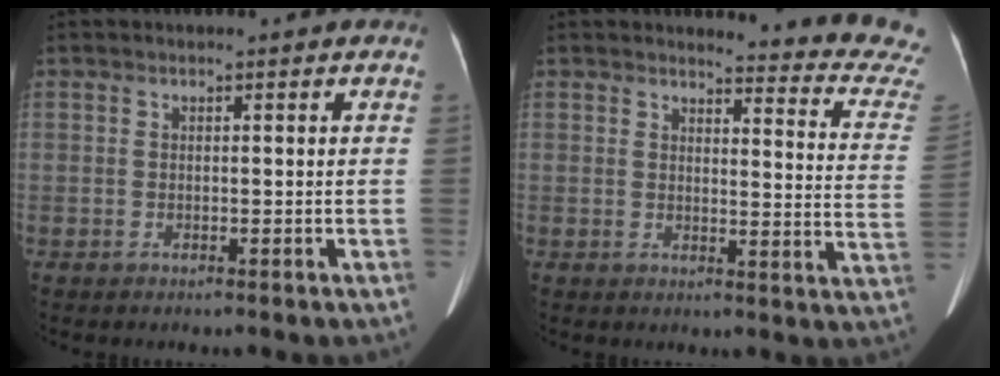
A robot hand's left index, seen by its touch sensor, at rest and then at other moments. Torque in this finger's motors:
{"motor_torque": [-0.36, -0.63, 0.00, 0.01]}